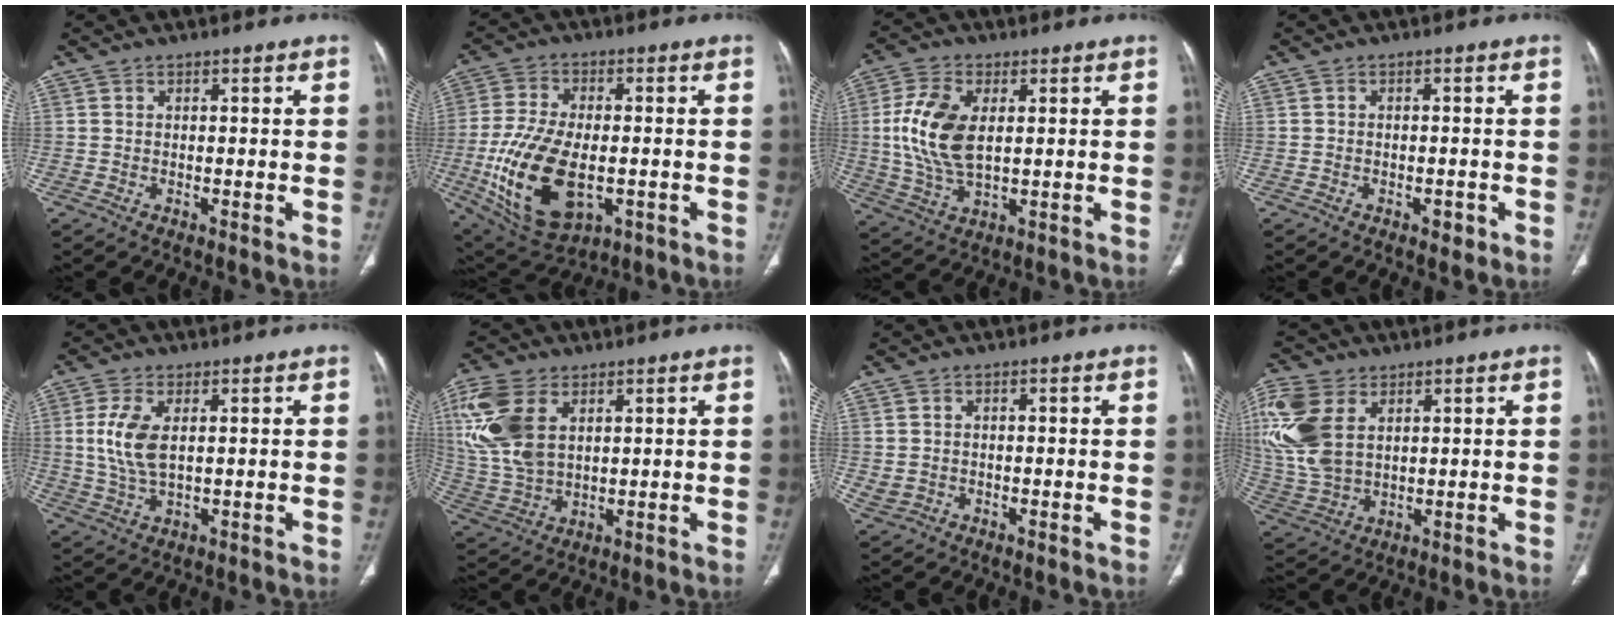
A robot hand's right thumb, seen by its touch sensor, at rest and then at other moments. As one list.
[{"total": 19.0, "force": [-4.3, 10.5, 15.3], "torque": [-0.296, -0.004, -0.054]}, {"total": 12.3, "force": [1.8, 6.7, 10.2], "torque": [-0.219, -0.005, 0.038]}, {"total": 1.9, "force": [-1.0, 1.2, 1.2], "torque": [-0.011, 0.003, -0.011]}, {"total": 7.9, "force": [1.5, 3.8, 6.7], "torque": [-0.153, -0.008, 0.037]}, {"total": 14.9, "force": [5.2, 9.1, 10.6], "torque": [-0.240, -0.008, 0.114]}, {"total": 2.2, "force": [-0.2, 1.9, 1.0], "torque": [-0.020, 0.006, 0.006]}, {"total": 15.8, "force": [5.2, 10.4, 10.8], "torque": [-0.256, -0.011, 0.113]}]